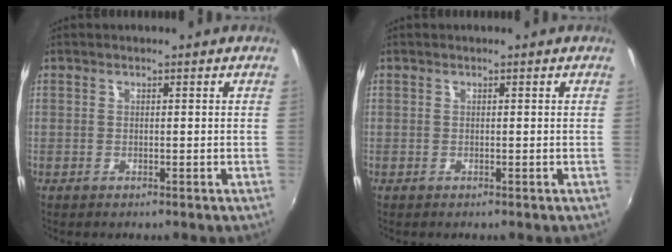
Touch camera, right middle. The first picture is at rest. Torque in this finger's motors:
{"motor_torque": [0.00, 0.00, 0.00, 0.00]}